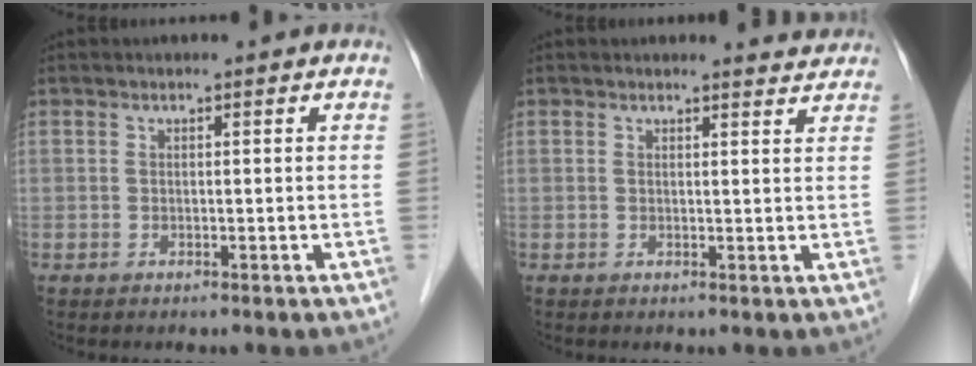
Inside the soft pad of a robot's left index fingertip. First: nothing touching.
{"total": 2.0, "force": [2.0, 0.2, -0.3], "torque": [-0.004, -0.014, 0.011]}